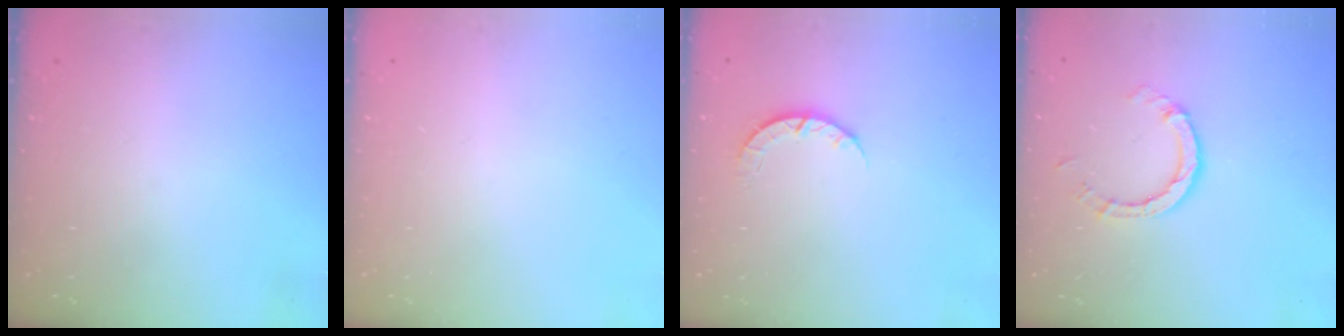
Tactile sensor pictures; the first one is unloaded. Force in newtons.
{"total": 0.0}
{"total": 3.4, "press": 3.4, "slide": 0.4}
{"total": 3.9, "press": 3.9, "slide": 0.2}